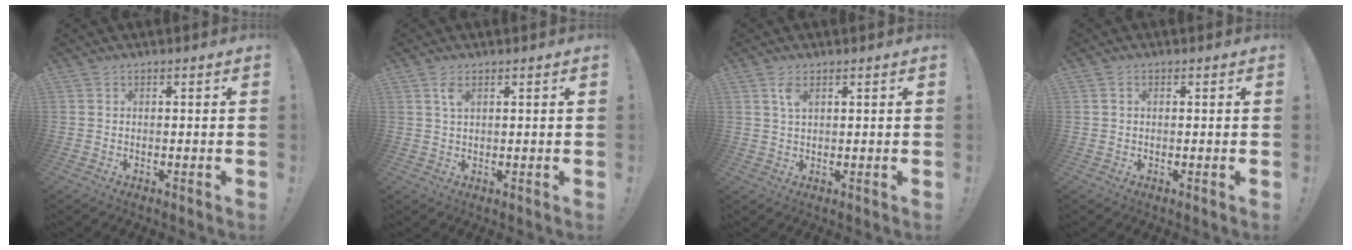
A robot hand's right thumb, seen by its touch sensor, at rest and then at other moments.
{"total": 2.8, "force": [1.2, 1.2, 2.2], "torque": [-0.040, -0.001, 0.020]}
{"total": 3.2, "force": [1.4, 1.4, 2.5], "torque": [-0.046, -0.002, 0.023]}
{"total": 0.7, "force": [0.2, 0.4, 0.5], "torque": [-0.009, 0.002, 0.003]}